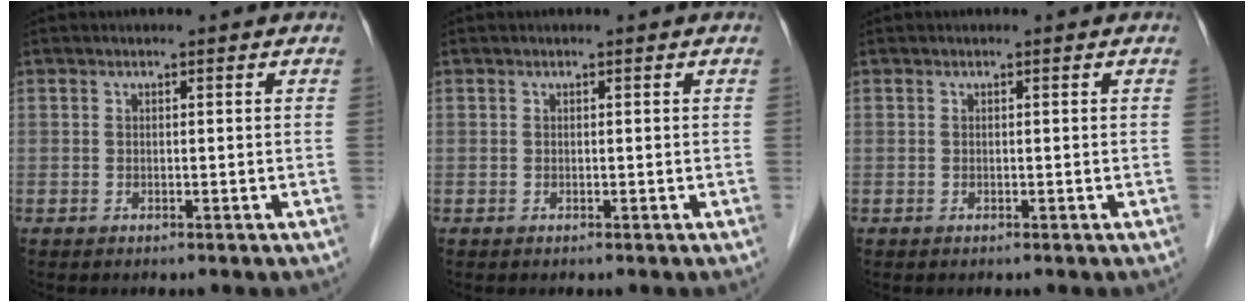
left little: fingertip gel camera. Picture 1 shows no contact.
{"total": 0.0}
{"total": 0.0}